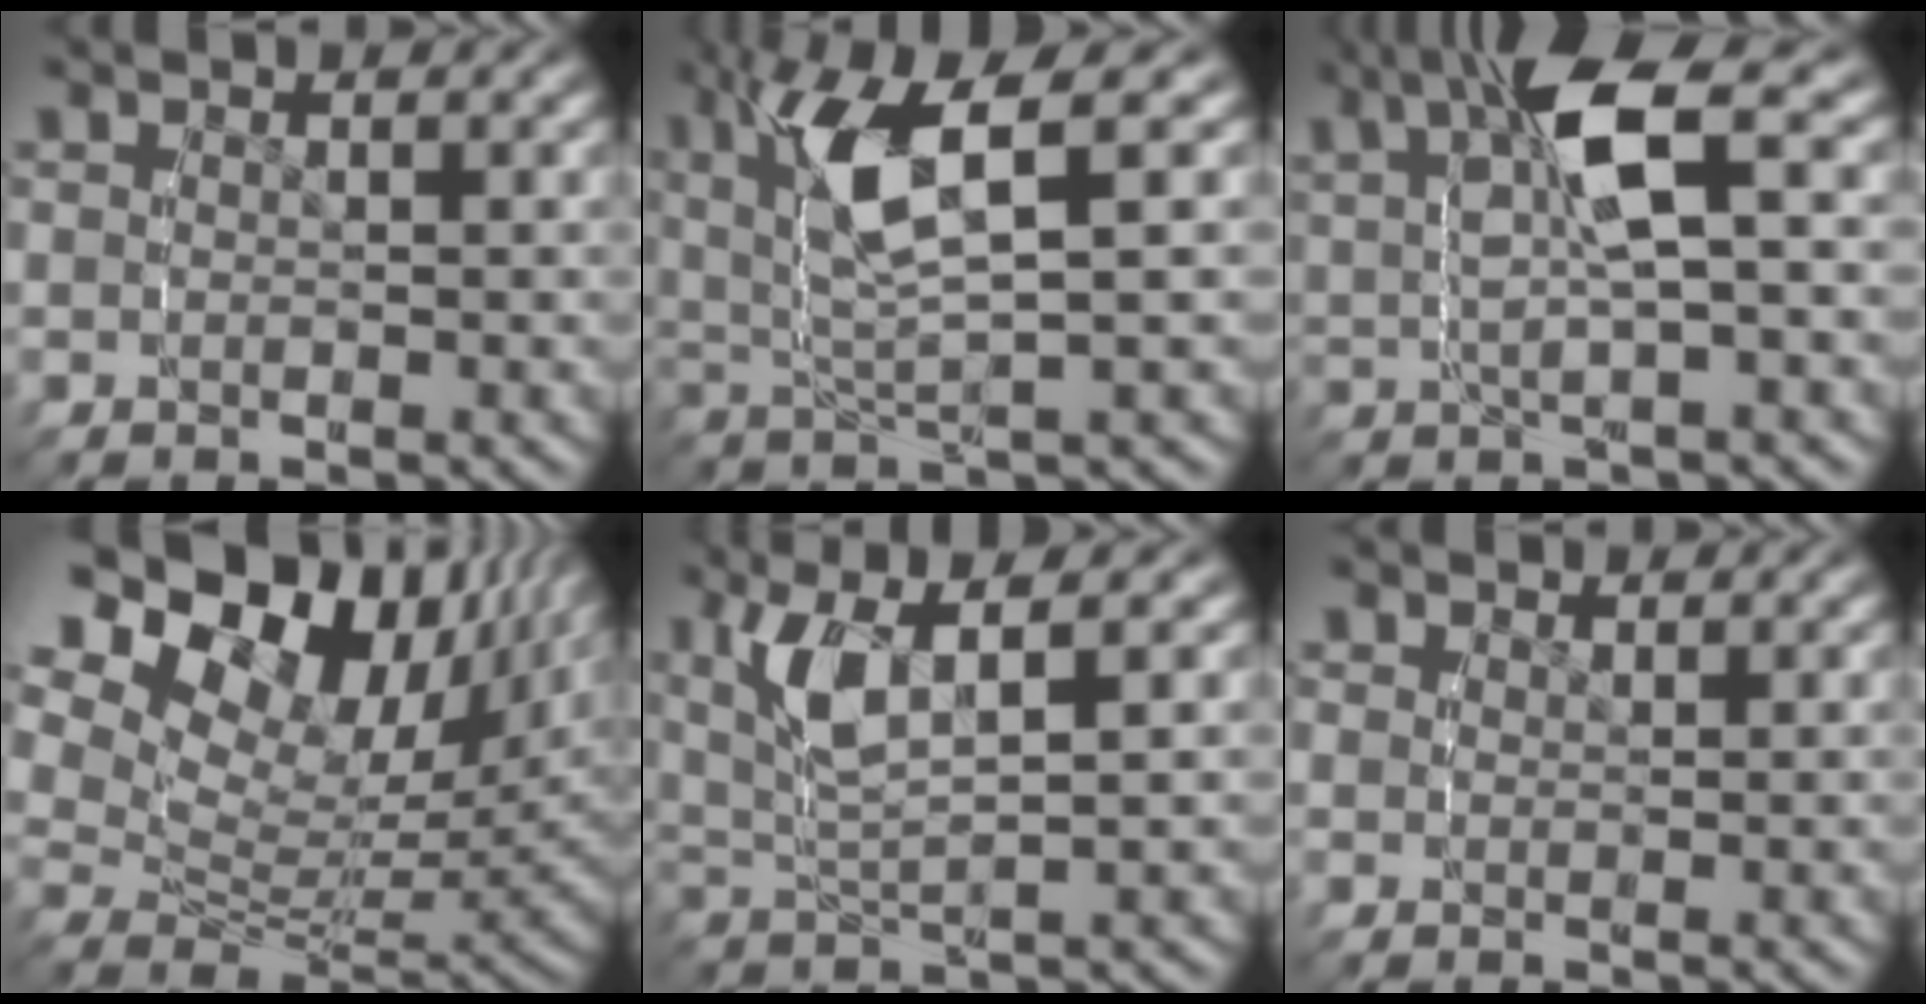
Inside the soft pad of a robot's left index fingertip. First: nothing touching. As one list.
[{"total": 7.9, "force": [2.5, 3.6, 6.6], "torque": [-0.140, -0.003, 0.047]}, {"total": 7.6, "force": [2.8, 3.0, 6.4], "torque": [-0.115, 0.013, 0.044]}, {"total": 19.1, "force": [6.9, 12.6, 12.6], "torque": [-0.196, 0.025, 0.083]}, {"total": 6.2, "force": [2.3, 3.2, 4.8], "torque": [-0.121, -0.007, 0.046]}, {"total": 0.8, "force": [0.4, 0.7, 0.1], "torque": [-0.001, -0.007, 0.011]}]